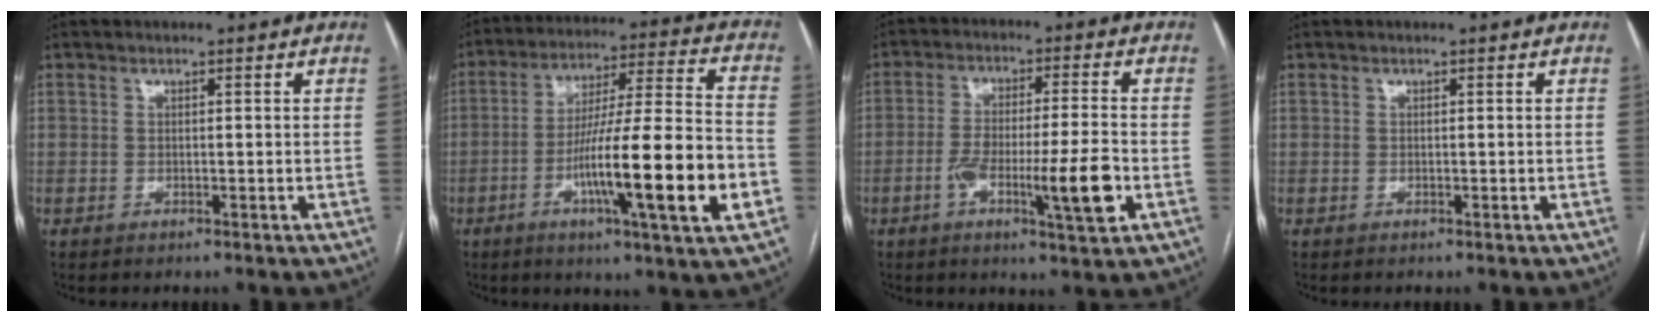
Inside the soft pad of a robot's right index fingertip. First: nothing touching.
{"total": 19.4, "force": [-5.8, 0.4, 18.5], "torque": [-0.289, -0.005, -0.092]}
{"total": 10.4, "force": [-3.4, 0.7, 9.7], "torque": [-0.169, 0.000, -0.055]}
{"total": 0.0}